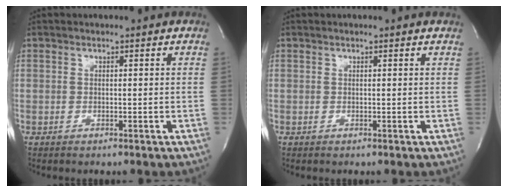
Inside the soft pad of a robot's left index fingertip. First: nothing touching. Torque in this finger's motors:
{"motor_torque": [0.20, -0.02, -0.03, -0.02]}